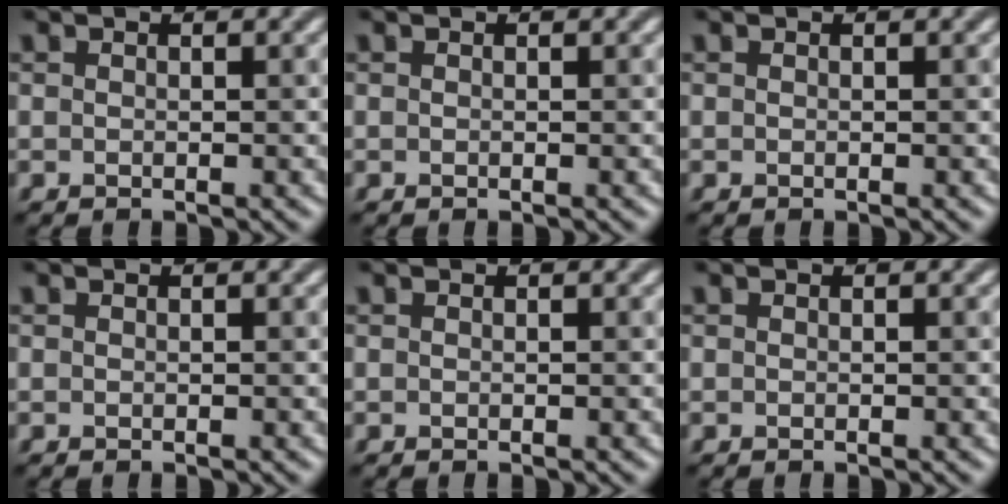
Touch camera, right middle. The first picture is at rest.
{"total": 0.0}
{"total": 0.0}
{"total": 0.0}
{"total": 0.0}
{"total": 0.0}